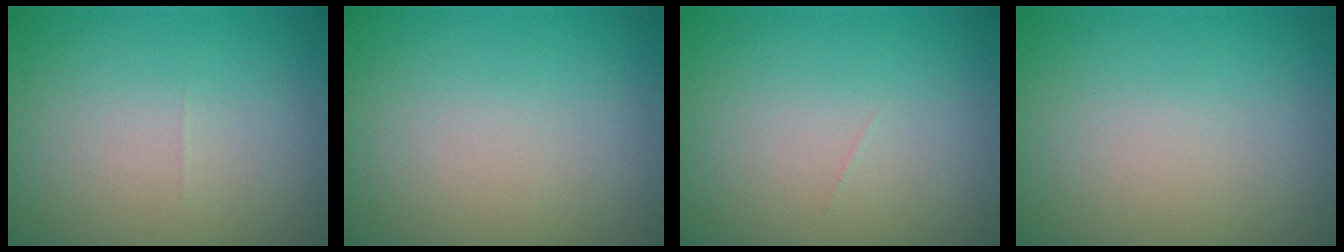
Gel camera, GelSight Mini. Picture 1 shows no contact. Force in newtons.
{"total": 0.0}
{"total": 0.0}
{"total": 0.0}